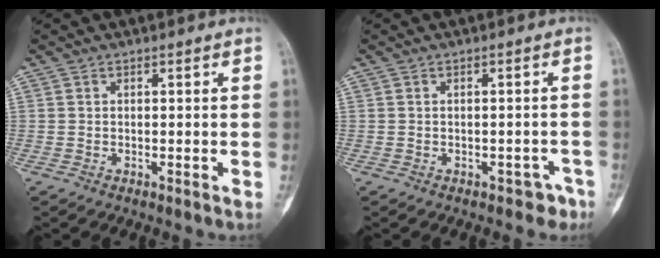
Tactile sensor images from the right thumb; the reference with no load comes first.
{"total": 2.9, "force": [-2.0, 1.9, 1.0], "torque": [0.006, 0.021, -0.020]}